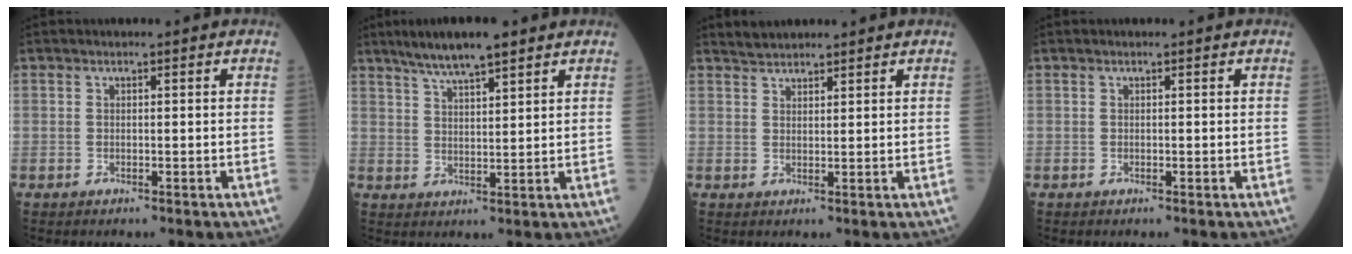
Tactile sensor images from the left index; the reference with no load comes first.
{"total": 7.8, "force": [6.0, 1.0, 4.9], "torque": [-0.093, 0.018, 0.104]}
{"total": 2.7, "force": [2.6, 0.5, 0.4], "torque": [-0.013, 0.020, 0.050]}
{"total": 0.0}